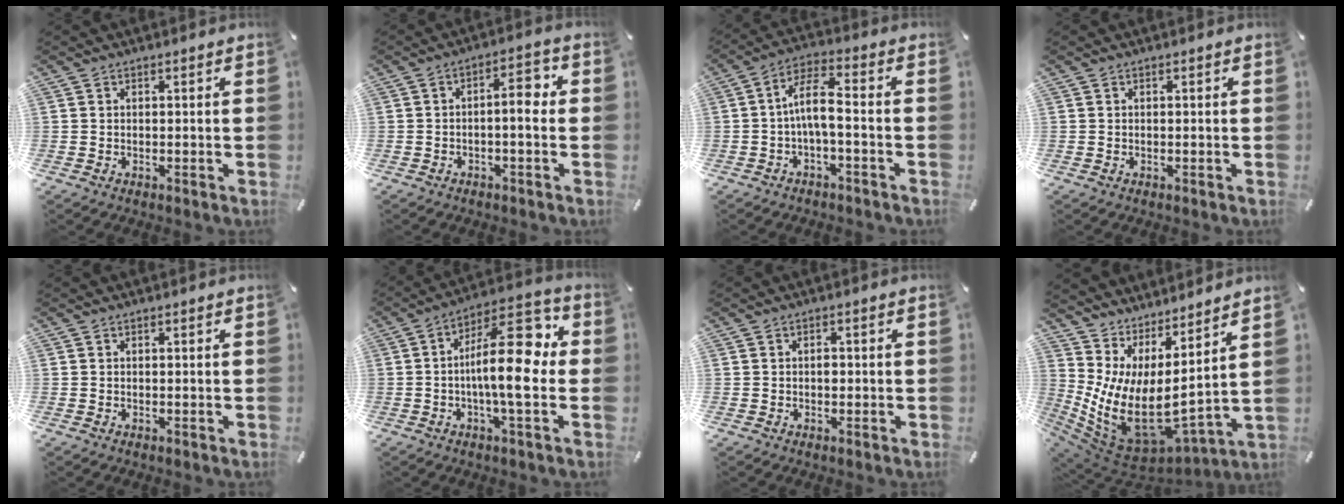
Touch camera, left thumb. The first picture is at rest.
{"total": 6.6, "force": [-0.1, 2.7, 6.0], "torque": [-0.089, 0.010, -0.010]}
{"total": 8.4, "force": [-1.4, 2.9, 7.8], "torque": [-0.147, 0.008, -0.025]}
{"total": 0.0}
{"total": 0.0}
{"total": 17.9, "force": [0.9, 6.5, 16.7], "torque": [-0.263, -0.006, 0.010]}
{"total": 1.4, "force": [-0.2, 0.9, 1.0], "torque": [-0.020, 0.002, -0.005]}
{"total": 11.9, "force": [-0.6, 5.9, 10.4], "torque": [-0.247, -0.054, -0.009]}